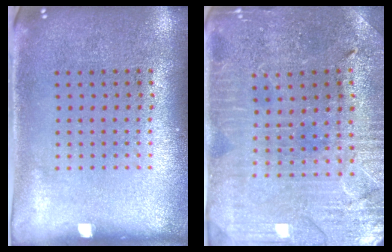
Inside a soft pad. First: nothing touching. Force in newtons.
{"total": 1.5, "press": 1.4, "slide": 0.2}